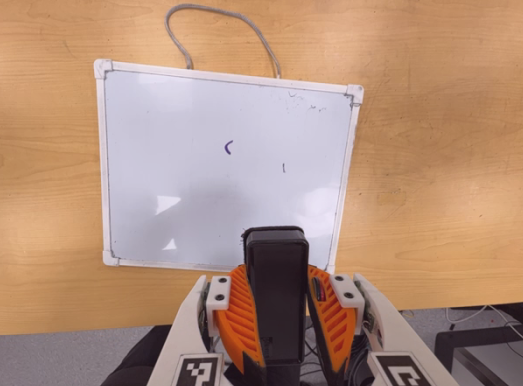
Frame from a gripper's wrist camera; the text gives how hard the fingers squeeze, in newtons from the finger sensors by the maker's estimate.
{"total": 10.7, "left": 8.3, "right": 13.1}